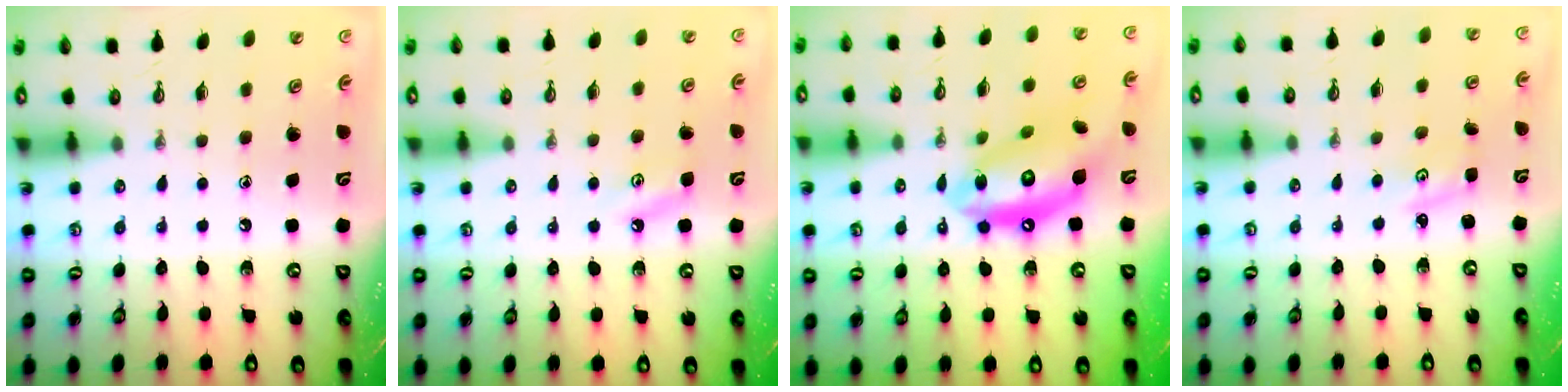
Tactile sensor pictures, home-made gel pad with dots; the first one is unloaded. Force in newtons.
{"total": 3.8, "press": 3.8, "slide": 0.4}
{"total": 16.3, "press": 16.2, "slide": 1.5}
{"total": 1.2, "press": 1.2, "slide": 0.2}